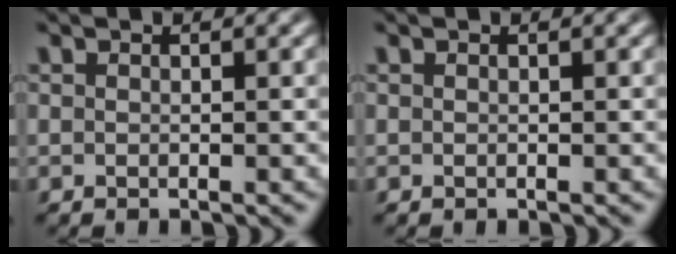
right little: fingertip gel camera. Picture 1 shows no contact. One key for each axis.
{"total": 0.0}